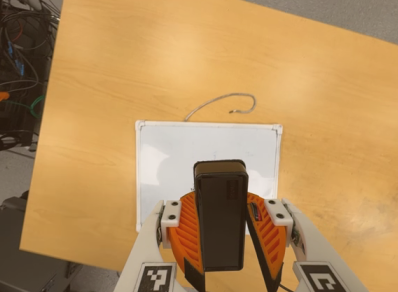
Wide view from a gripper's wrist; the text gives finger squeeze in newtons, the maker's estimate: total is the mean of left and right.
{"total": 8.0, "left": 8.2, "right": 7.8}